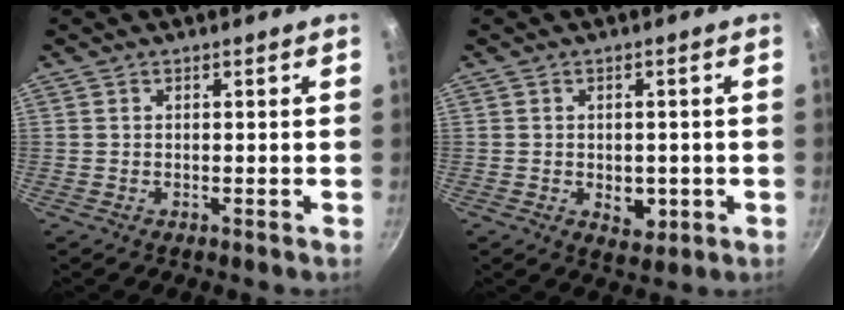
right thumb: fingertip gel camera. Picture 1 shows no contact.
{"total": 5.0, "force": [-1.1, 3.4, 3.4], "torque": [-0.027, -0.001, -0.009]}